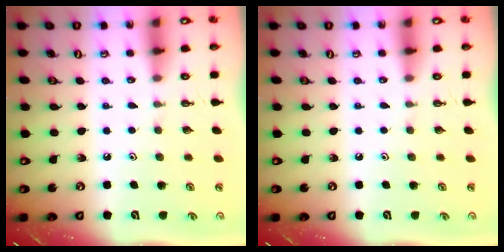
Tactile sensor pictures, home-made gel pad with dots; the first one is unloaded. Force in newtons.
{"total": 0.0}